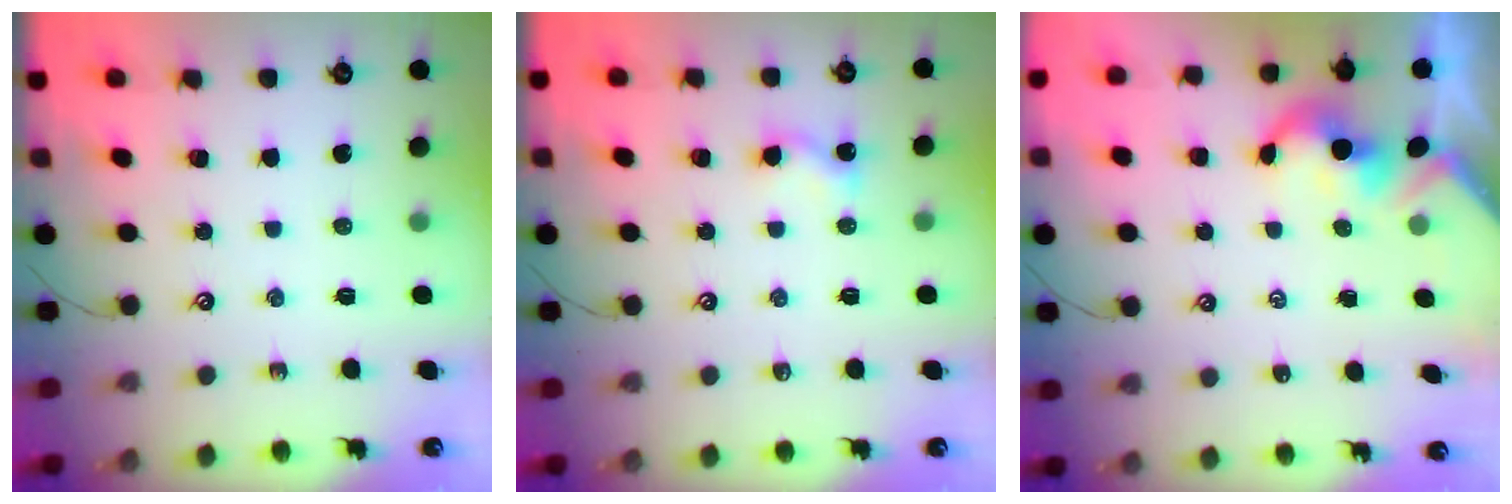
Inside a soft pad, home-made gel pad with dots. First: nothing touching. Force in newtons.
{"total": 4.2, "press": 4.1, "slide": 0.5}
{"total": 2.5, "press": 2.5, "slide": 0.2}